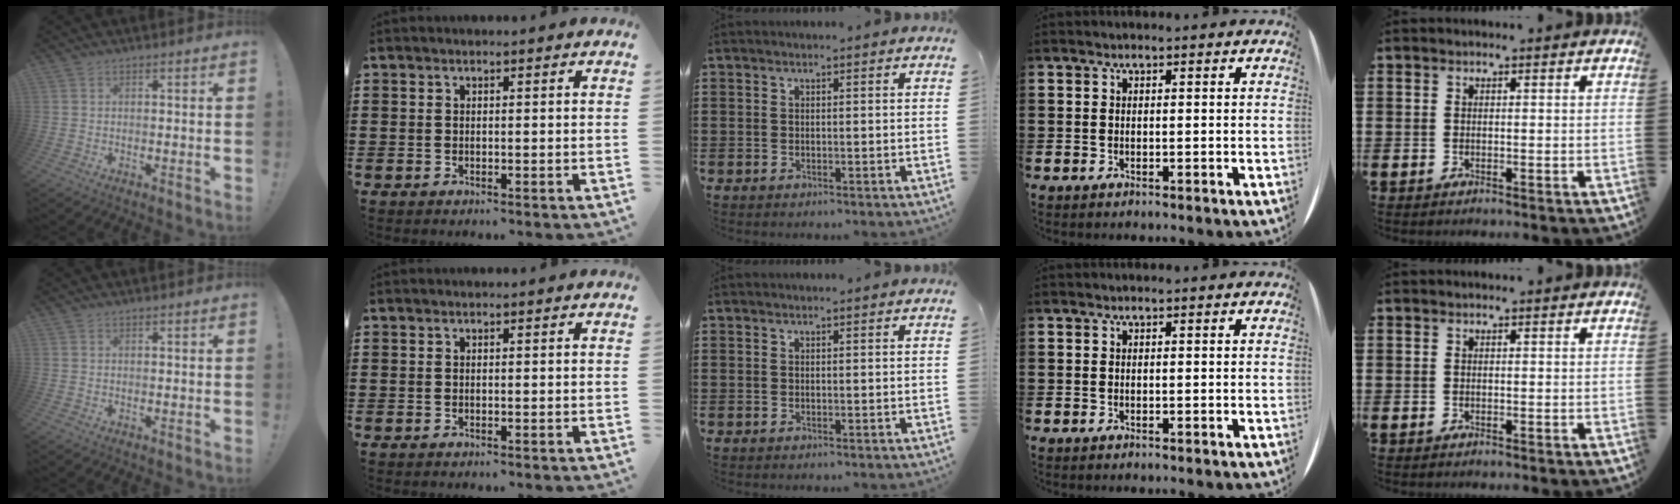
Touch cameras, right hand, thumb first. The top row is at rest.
{}